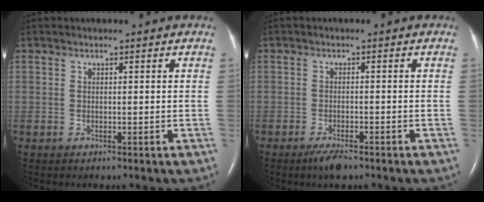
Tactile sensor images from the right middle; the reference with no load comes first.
{"total": 2.9, "force": [-2.2, 0.6, 1.9], "torque": [-0.045, -0.006, -0.036]}